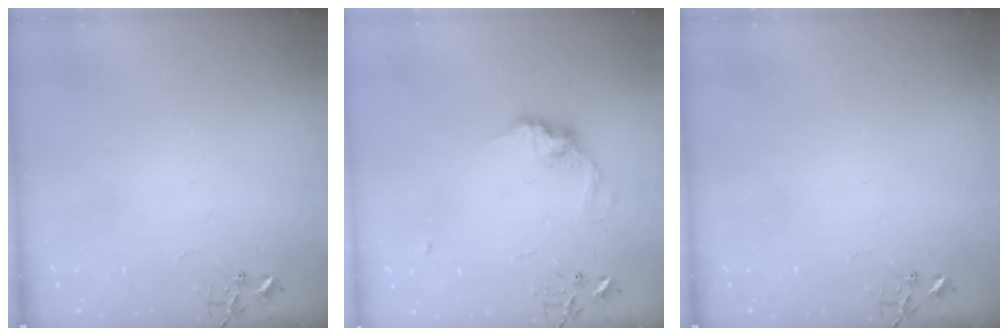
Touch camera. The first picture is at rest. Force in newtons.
{"total": 10.7, "press": 10.7, "slide": 0.5}
{"total": 0.0}